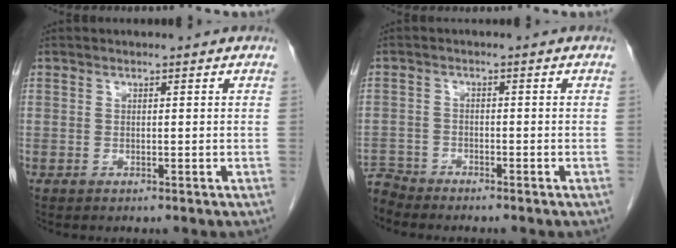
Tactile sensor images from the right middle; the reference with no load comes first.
{"total": 3.7, "force": [-3.7, 0.4, -0.7], "torque": [0.014, -0.012, -0.071]}